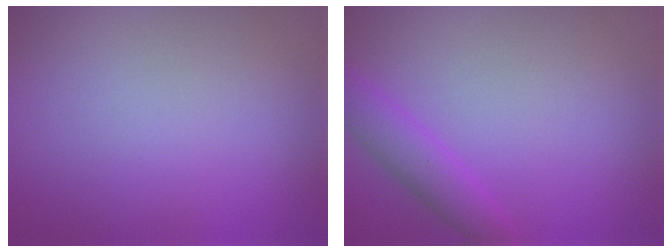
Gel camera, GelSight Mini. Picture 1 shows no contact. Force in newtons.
{"total": 2.1, "press": 2.1, "slide": 0.2}